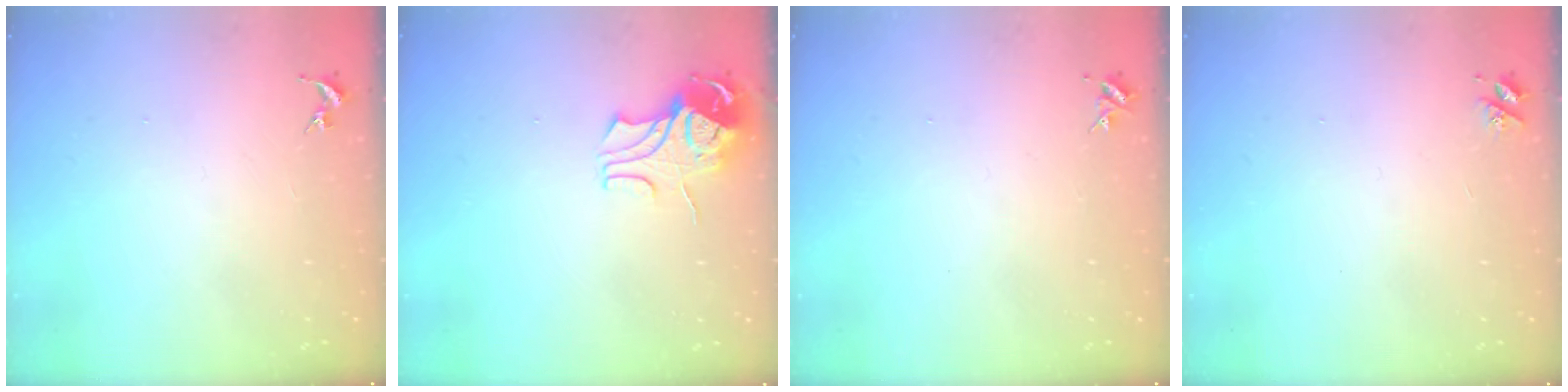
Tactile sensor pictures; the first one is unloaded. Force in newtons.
{"total": 9.0, "press": 8.9, "slide": 1.3}
{"total": 4.0, "press": 4.0, "slide": 0.5}
{"total": 3.8, "press": 3.8, "slide": 0.5}